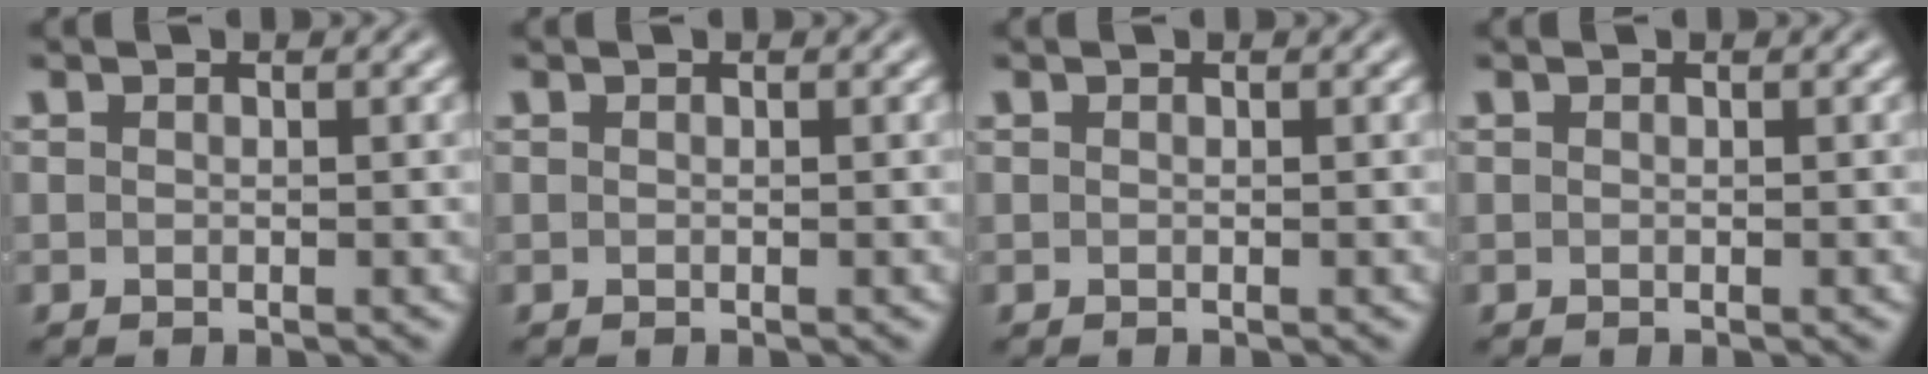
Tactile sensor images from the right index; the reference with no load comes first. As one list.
[{"total": 0.0}, {"total": 0.0}, {"total": 0.0}]